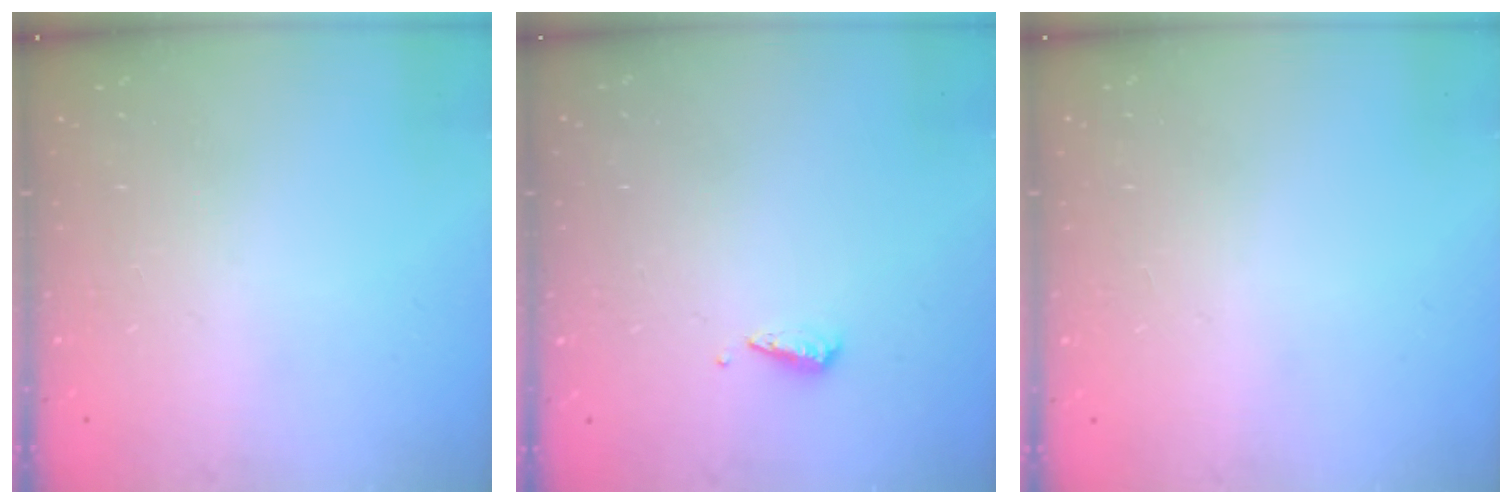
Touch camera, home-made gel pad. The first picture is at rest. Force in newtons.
{"total": 2.9, "press": 2.9, "slide": 0.4}
{"total": 1.0, "press": 0.8, "slide": 0.6}